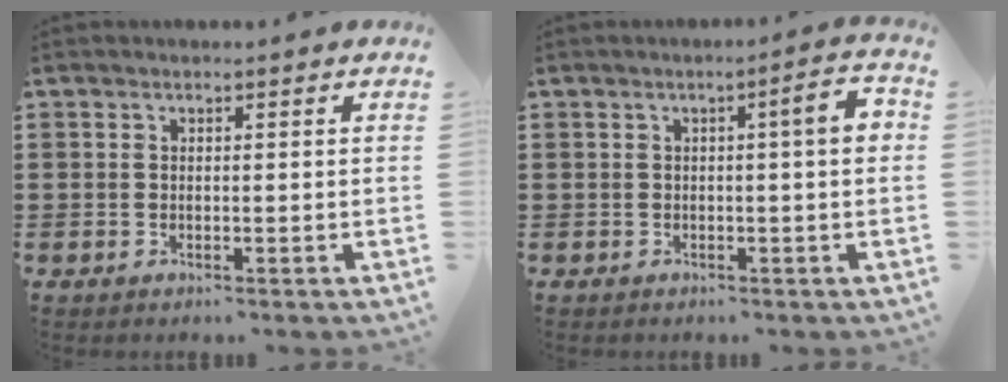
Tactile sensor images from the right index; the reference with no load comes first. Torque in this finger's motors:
{"motor_torque": [-0.02, 0.22, -0.01, -0.03]}